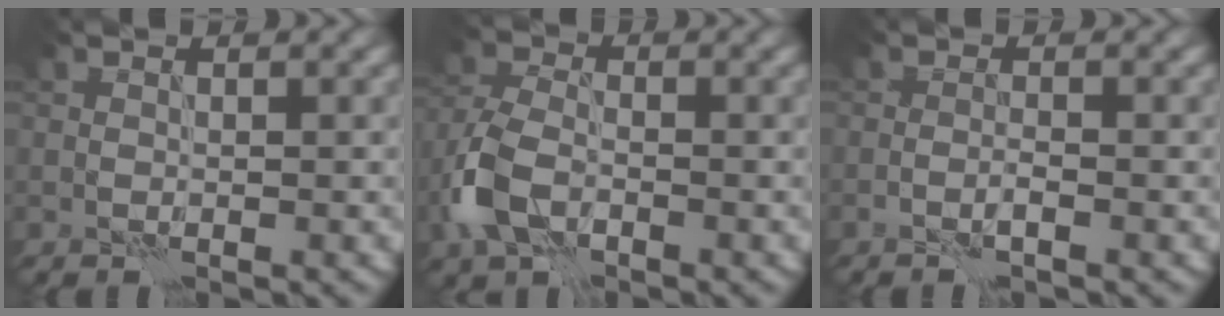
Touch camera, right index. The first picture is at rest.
{"total": 5.4, "force": [-2.4, 3.2, 3.6], "torque": [-0.089, 0.002, -0.060]}
{"total": 1.1, "force": [-0.7, 0.0, 0.8], "torque": [-0.013, 0.003, -0.016]}